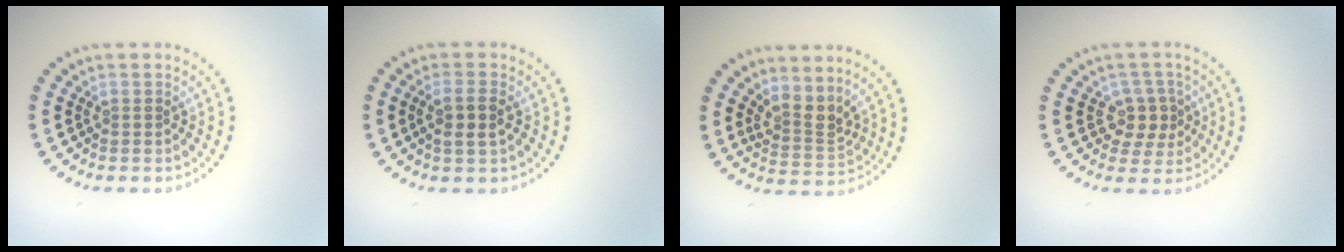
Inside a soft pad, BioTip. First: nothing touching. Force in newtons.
{"total": 2.3, "press": 2.2, "slide": 0.8}
{"total": 2.8, "press": 2.0, "slide": 1.9}
{"total": 2.9, "press": 2.6, "slide": 1.3}